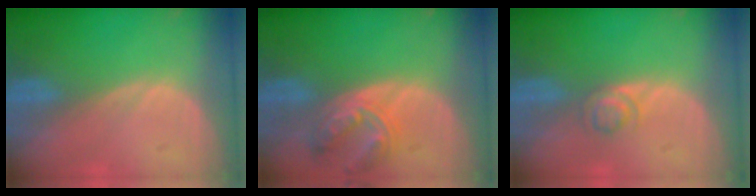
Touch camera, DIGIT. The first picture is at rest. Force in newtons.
{"total": 7.6, "press": 6.6, "slide": 3.7}
{"total": 2.7, "press": 2.7, "slide": 0.2}